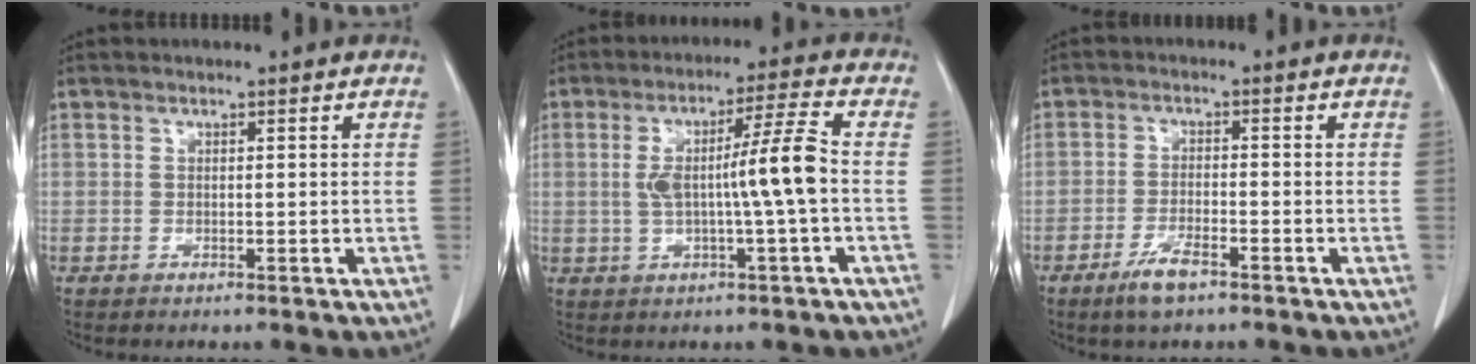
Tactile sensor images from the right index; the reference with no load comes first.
{"total": 8.8, "force": [-0.6, -0.7, 8.8], "torque": [-0.156, 0.014, -0.009]}
{"total": 4.5, "force": [-3.0, 0.9, 3.1], "torque": [-0.065, -0.003, -0.052]}